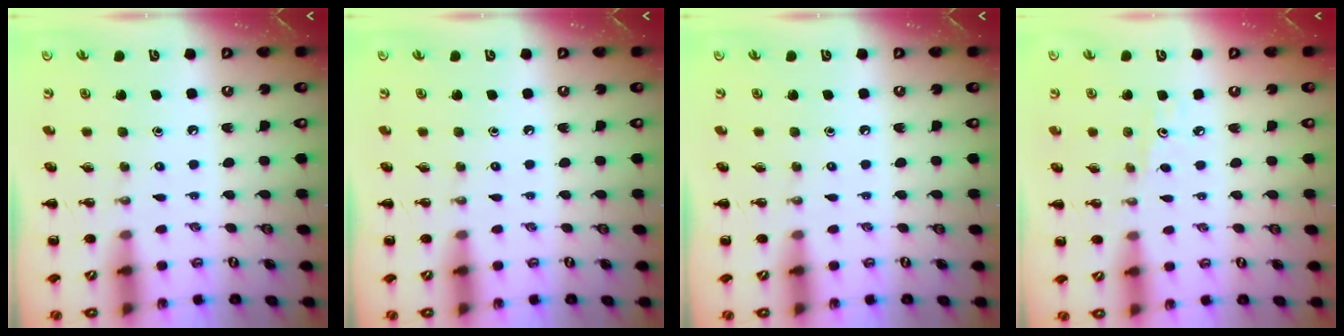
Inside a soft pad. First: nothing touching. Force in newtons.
{"total": 0.0}
{"total": 0.0}
{"total": 3.9, "press": 3.7, "slide": 1.2}